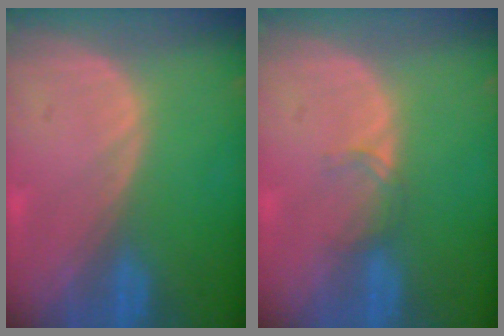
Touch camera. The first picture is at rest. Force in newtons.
{"total": 1.5, "press": 1.5, "slide": 0.2}